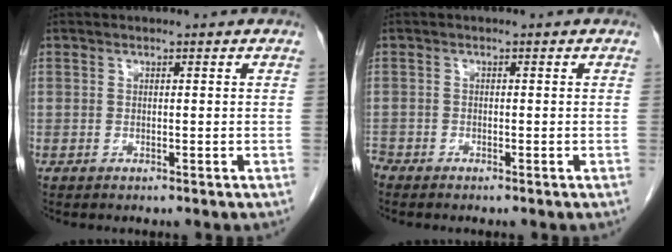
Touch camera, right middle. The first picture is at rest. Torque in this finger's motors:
{"motor_torque": [0.20, -0.13, 0.00, 0.01]}